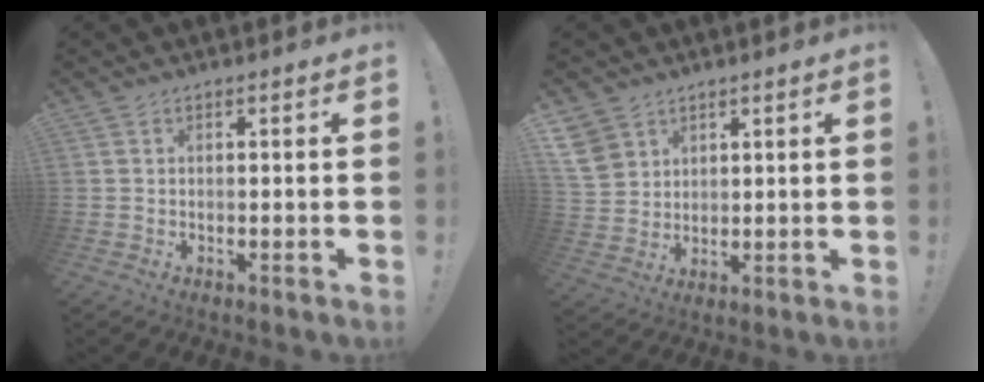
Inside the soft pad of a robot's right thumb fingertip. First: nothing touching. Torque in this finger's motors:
{"motor_torque": [0.40, 0.27, -0.39, -0.45, -0.02]}